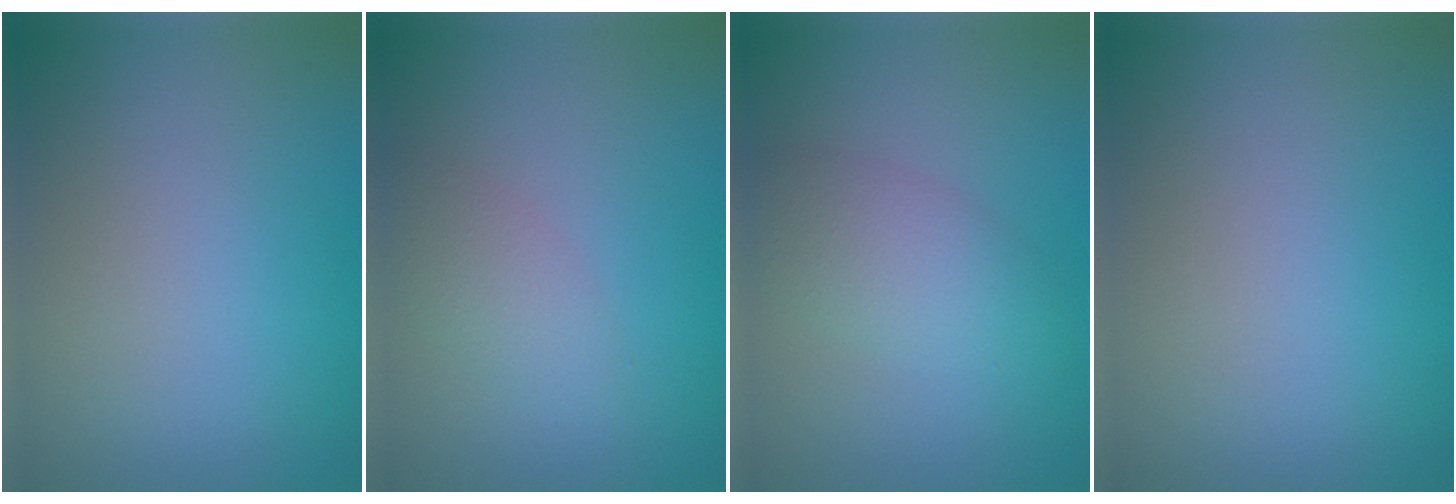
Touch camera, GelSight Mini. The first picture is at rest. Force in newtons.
{"total": 2.2, "press": 2.2, "slide": 0.1}
{"total": 3.4, "press": 3.3, "slide": 0.1}
{"total": 0.0}